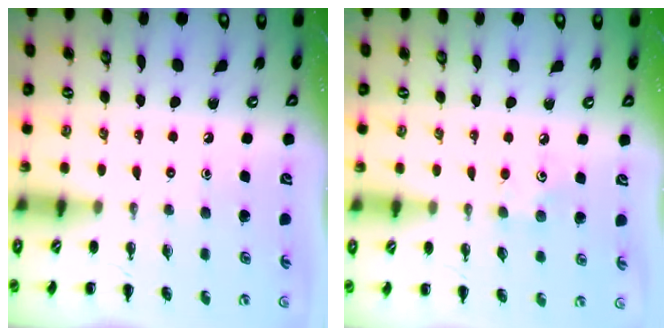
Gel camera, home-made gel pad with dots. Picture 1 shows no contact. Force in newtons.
{"total": 5.3, "press": 5.2, "slide": 1.3}